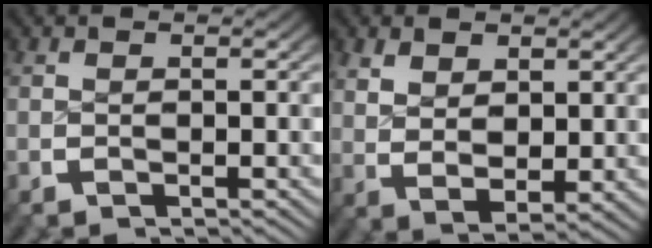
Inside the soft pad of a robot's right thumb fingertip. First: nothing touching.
{"total": 4.2, "force": [1.2, 2.6, 3.1], "torque": [-0.058, -0.017, 0.038]}